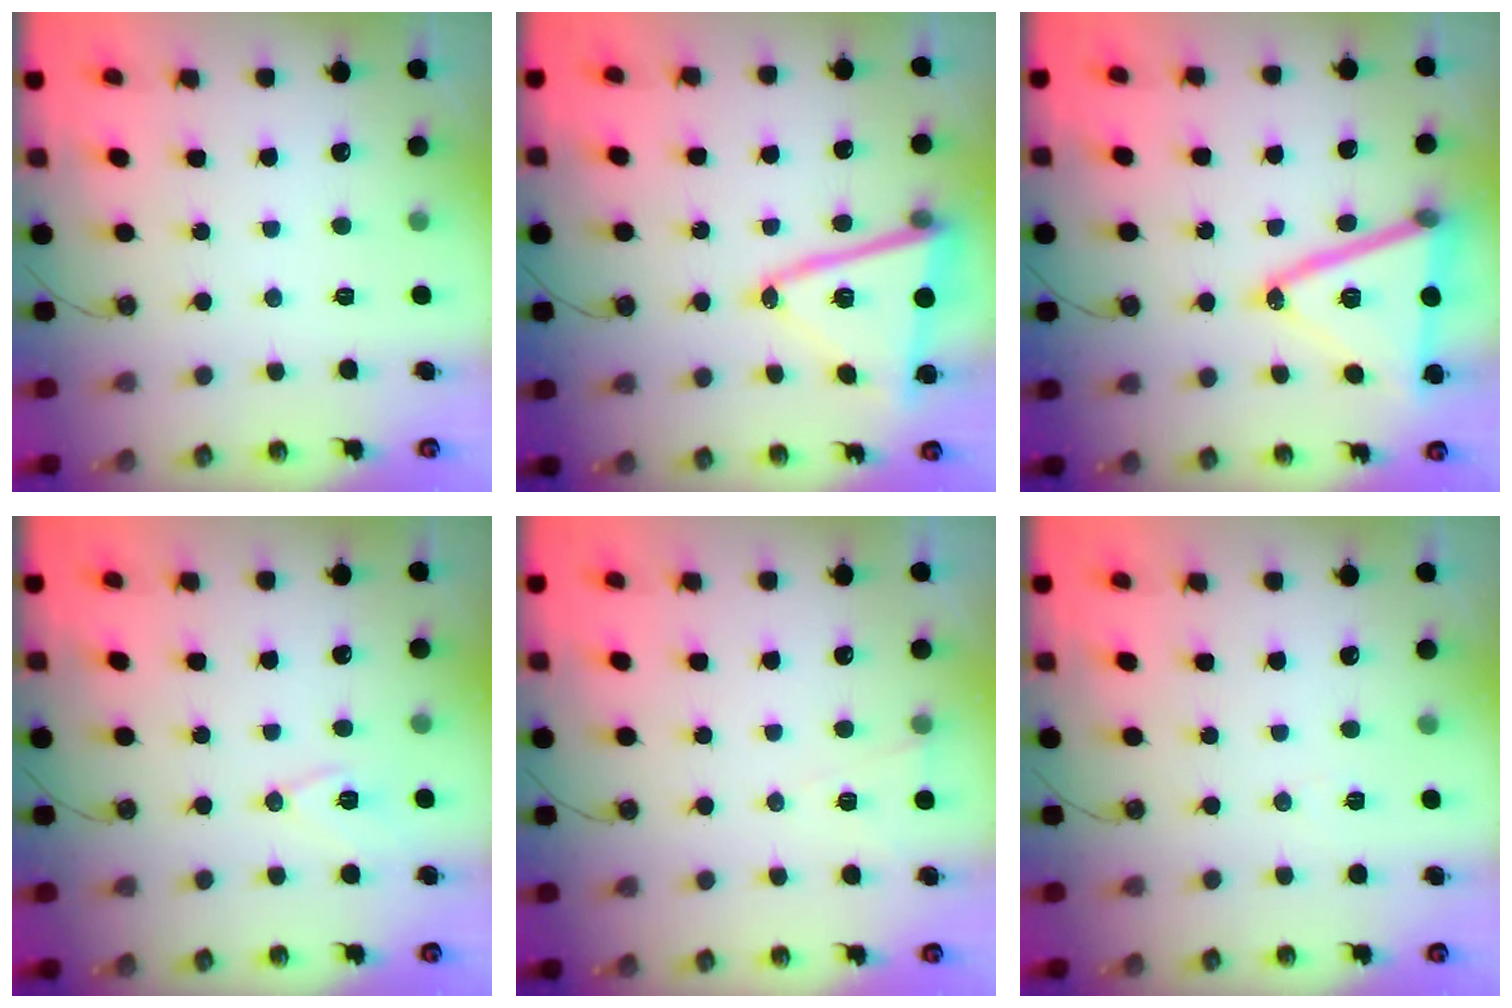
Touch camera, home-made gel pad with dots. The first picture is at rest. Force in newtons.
{"total": 14.5, "press": 14.4, "slide": 2.0}
{"total": 19.7, "press": 19.3, "slide": 4.0}
{"total": 8.1, "press": 7.3, "slide": 3.5}
{"total": 4.8, "press": 2.5, "slide": 4.1}
{"total": 4.8, "press": 4.4, "slide": 1.9}